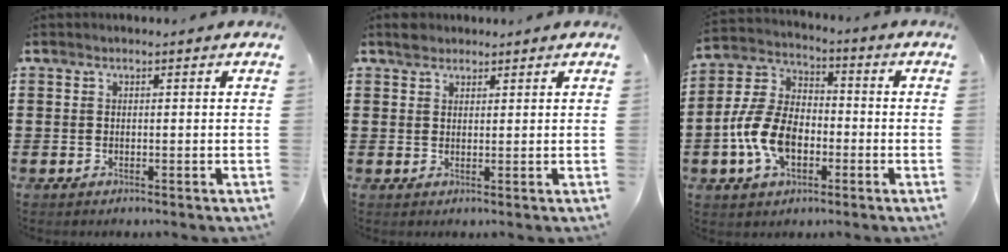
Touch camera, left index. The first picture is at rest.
{"total": 2.1, "force": [1.8, 1.0, 0.3], "torque": [-0.002, 0.003, 0.035]}
{"total": 10.6, "force": [-3.3, 6.7, 7.5], "torque": [-0.187, 0.006, -0.066]}